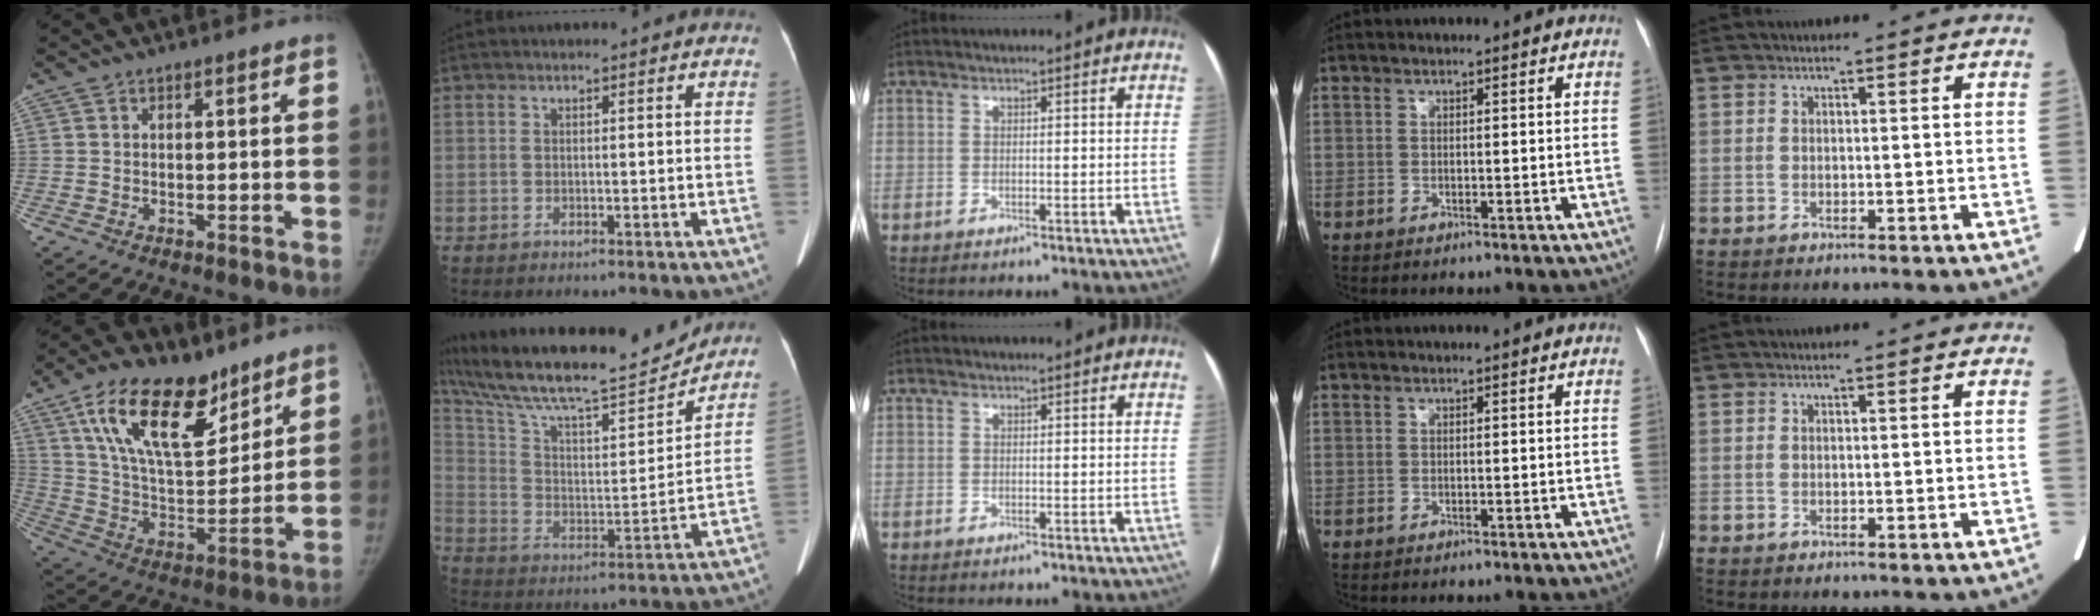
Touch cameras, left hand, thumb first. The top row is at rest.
{"thumb": {"total": 20.7, "force": [12.5, 9.8, 13.3], "torque": [-0.196, -0.054, 0.229]}, "index": {"total": 22.5, "force": [19.8, 3.2, 10.2], "torque": [-0.196, 0.007, 0.322]}}